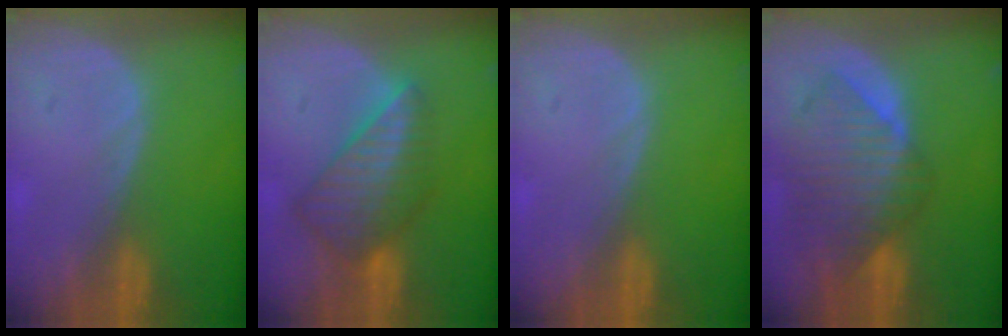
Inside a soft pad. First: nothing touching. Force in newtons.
{"total": 8.4, "press": 7.3, "slide": 4.1}
{"total": 0.0}
{"total": 10.3, "press": 8.8, "slide": 5.3}